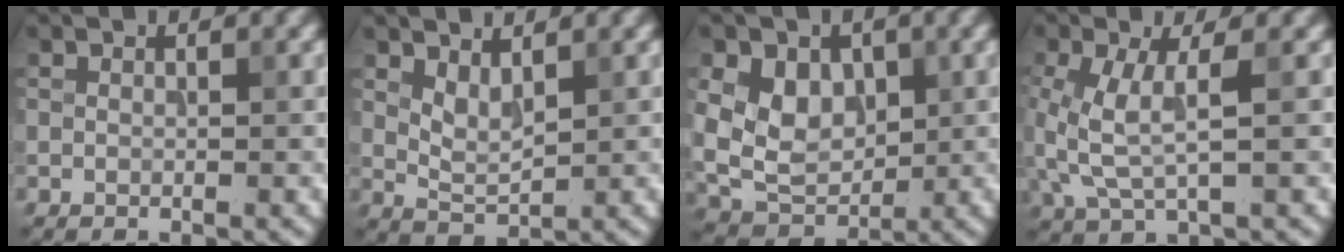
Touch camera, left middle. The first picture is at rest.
{"total": 2.2, "force": [1.1, 1.0, 1.7], "torque": [-0.037, -0.006, 0.027]}
{"total": 5.8, "force": [1.0, 4.3, 3.8], "torque": [-0.069, -0.005, 0.017]}
{"total": 4.5, "force": [0.0, 1.6, 4.2], "torque": [-0.112, -0.004, 0.001]}